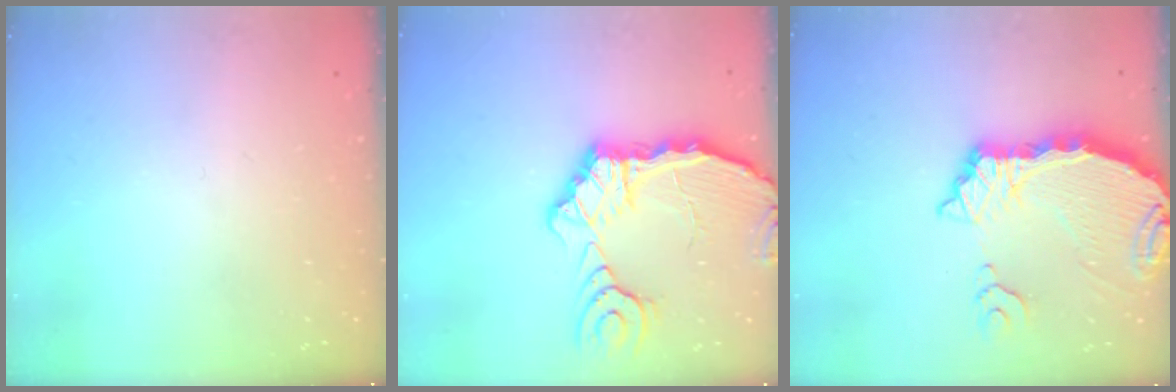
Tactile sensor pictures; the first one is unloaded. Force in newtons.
{"total": 10.0, "press": 10.0, "slide": 1.0}
{"total": 8.9, "press": 8.9, "slide": 0.9}